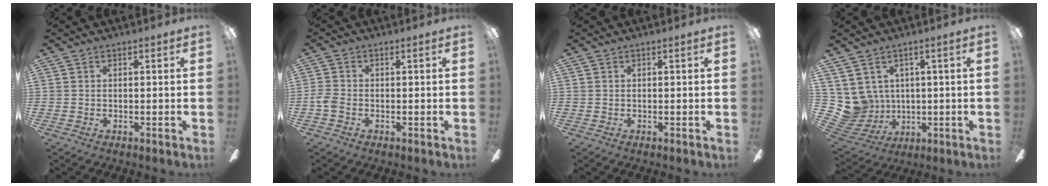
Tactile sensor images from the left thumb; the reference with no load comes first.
{"total": 2.7, "force": [-1.2, 1.4, 2.0], "torque": [-0.046, 0.002, -0.023]}
{"total": 0.0}
{"total": 7.5, "force": [2.7, 6.9, 0.9], "torque": [-0.079, -0.025, 0.061]}